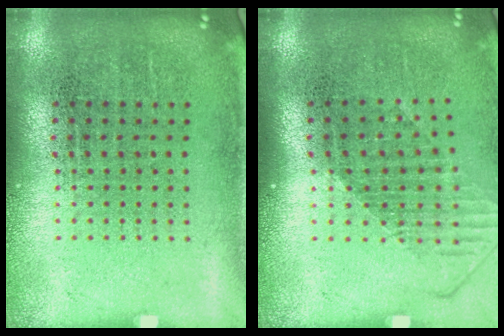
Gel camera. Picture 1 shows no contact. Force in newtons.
{"total": 1.4, "press": 1.1, "slide": 0.9}